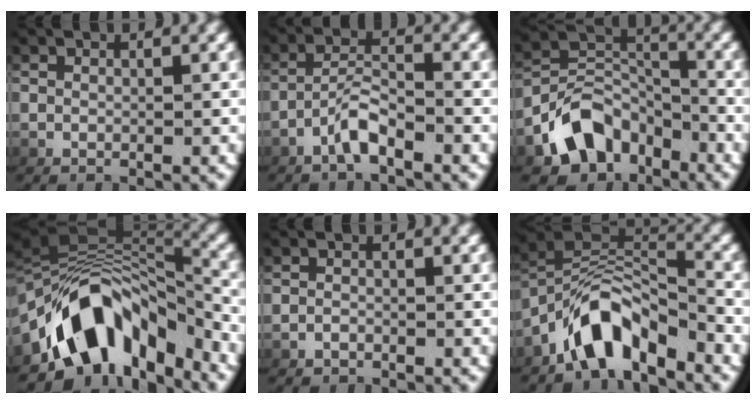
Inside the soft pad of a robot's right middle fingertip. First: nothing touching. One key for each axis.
{"total": 2.6, "fx": -2.2, "fy": 0.3, "fz": 1.5, "tx": -0.035, "ty": 0.001, "tz": -0.040}
{"total": 6.8, "fx": -3.6, "fy": 4.7, "fz": 3.2, "tx": -0.053, "ty": -0.010, "tz": -0.063}
{"total": 11.4, "fx": -3.4, "fy": 7.0, "fz": 8.4, "tx": -0.173, "ty": -0.023, "tz": -0.044}
{"total": 0.6, "fx": -0.6, "fy": -0.1, "fz": 0.0, "tx": -0.005, "ty": -0.005, "tz": -0.008}
{"total": 5.7, "fx": -2.7, "fy": 3.5, "fz": 3.6, "tx": -0.083, "ty": -0.004, "tz": -0.044}